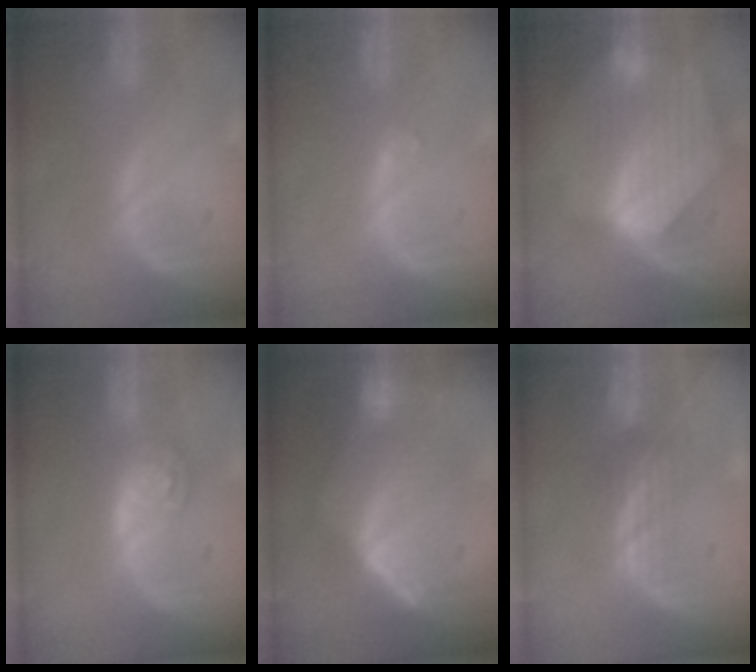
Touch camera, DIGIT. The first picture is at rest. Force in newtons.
{"total": 1.1, "press": 0.8, "slide": 0.7}
{"total": 9.2, "press": 8.1, "slide": 4.4}
{"total": 5.3, "press": 4.6, "slide": 2.5}
{"total": 7.8, "press": 7.7, "slide": 0.6}
{"total": 2.8, "press": 2.5, "slide": 1.2}